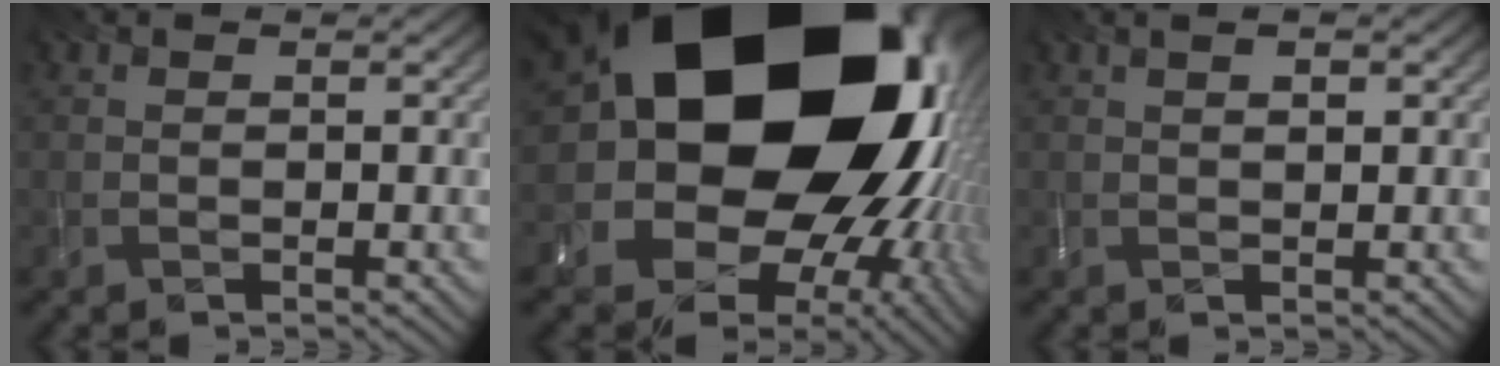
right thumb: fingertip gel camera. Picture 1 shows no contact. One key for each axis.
{"total": 25.2, "fx": 4.0, "fy": 20.0, "fz": 14.8, "tx": -0.263, "ty": -0.060, "tz": 0.046}
{"total": 1.9, "fx": 0.8, "fy": 0.6, "fz": 1.6, "tx": -0.029, "ty": 0.002, "tz": 0.016}